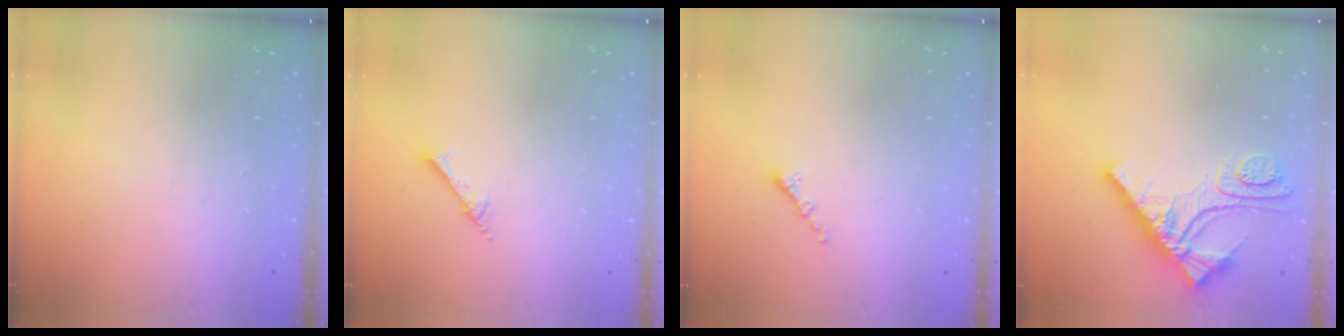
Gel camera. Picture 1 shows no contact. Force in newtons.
{"total": 2.5, "press": 2.5, "slide": 0.2}
{"total": 0.8, "press": 0.8, "slide": 0.2}
{"total": 11.8, "press": 11.8, "slide": 1.2}